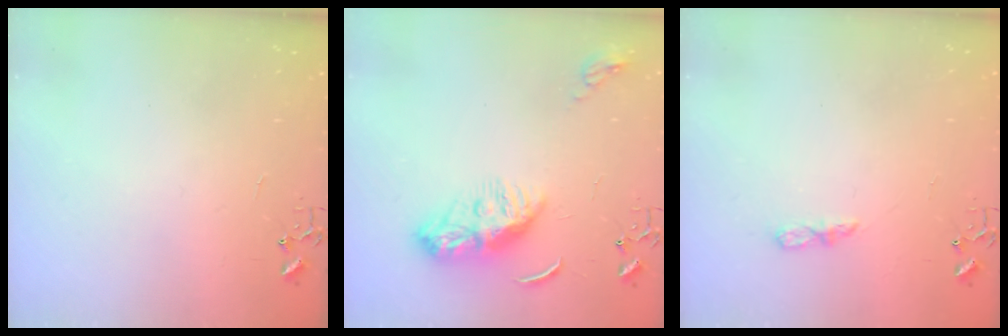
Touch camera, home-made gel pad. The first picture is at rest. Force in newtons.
{"total": 9.4, "press": 9.4, "slide": 0.6}
{"total": 4.6, "press": 4.6, "slide": 0.6}